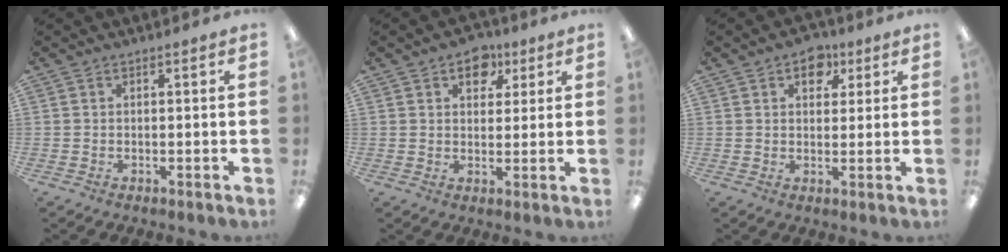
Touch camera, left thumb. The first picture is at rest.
{"total": 7.0, "force": [3.9, 4.8, 3.2], "torque": [-0.020, -0.015, 0.062]}
{"total": 6.1, "force": [3.4, 4.2, 2.9], "torque": [-0.012, -0.014, 0.053]}